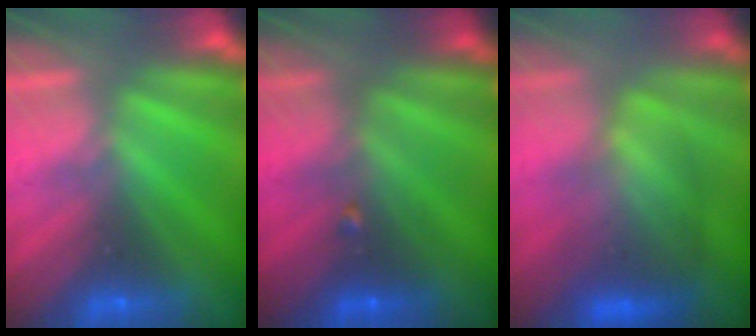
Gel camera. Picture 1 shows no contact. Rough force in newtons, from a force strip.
{"total": 1.9}
{"total": 3.9}